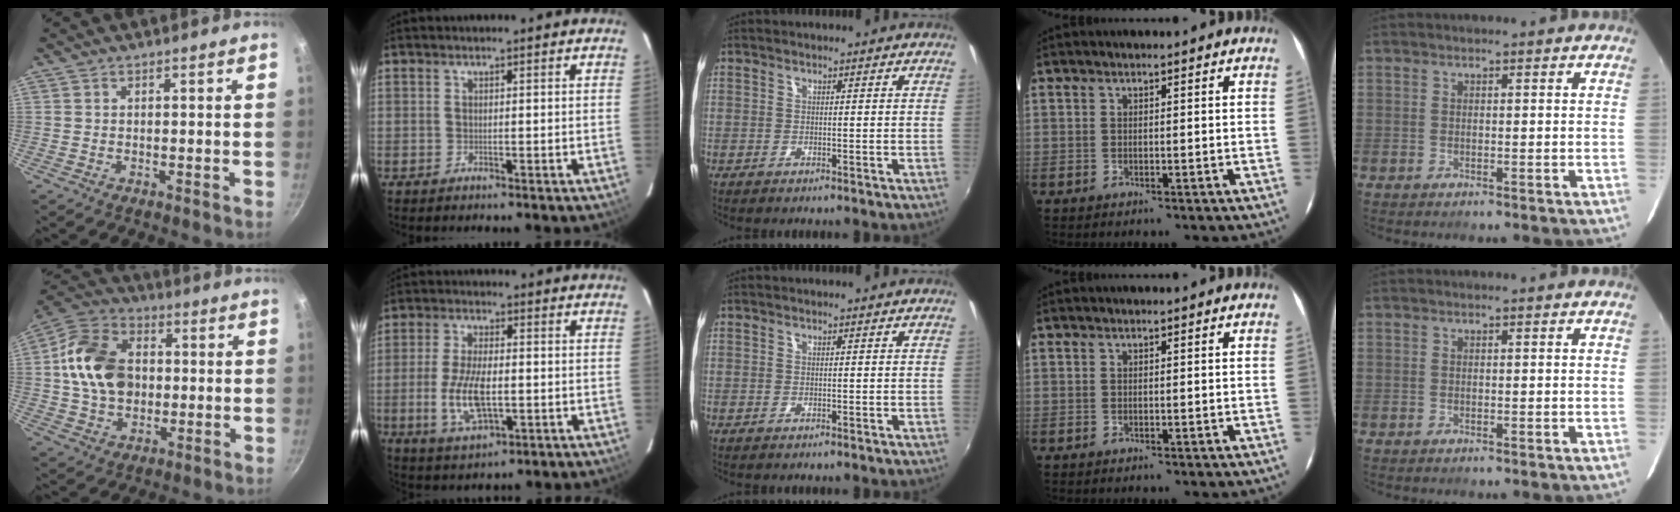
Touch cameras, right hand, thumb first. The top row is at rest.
{"thumb": {"total": 15.9, "force": [0.9, 11.9, 10.5], "torque": [-0.167, 0.019, 0.004]}, "index": {"total": 10.4, "force": [-2.0, 4.5, 9.2], "torque": [-0.191, -0.007, -0.034]}, "middle": {"total": 0.8, "force": [0.1, -0.2, -0.7], "torque": [0.012, 0.002, 0.001]}}